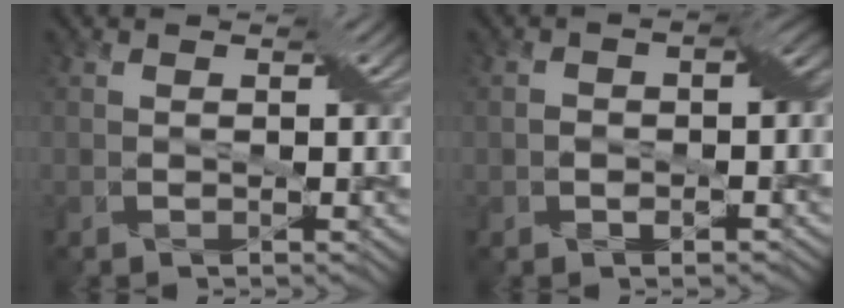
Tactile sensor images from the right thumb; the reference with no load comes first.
{"total": 4.6, "force": [-1.0, 2.7, 3.6], "torque": [-0.052, 0.001, -0.020]}